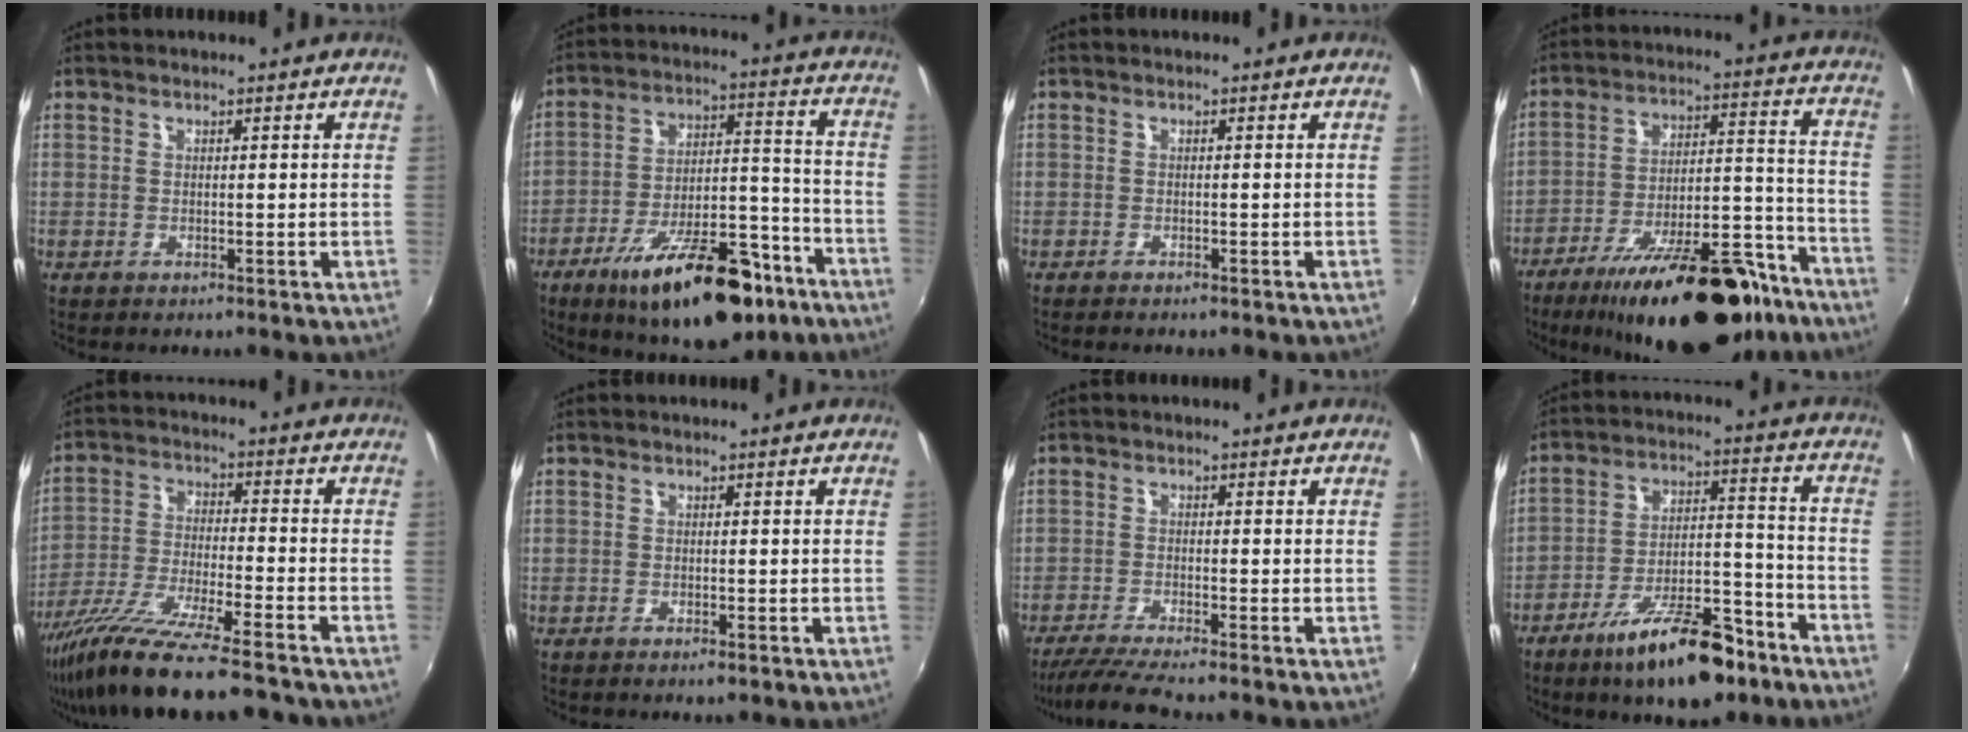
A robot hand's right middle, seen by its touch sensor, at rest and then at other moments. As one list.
[{"total": 22.5, "force": [-14.5, 8.1, 15.2], "torque": [-0.239, -0.009, -0.212]}, {"total": 1.2, "force": [-1.0, 0.3, 0.5], "torque": [-0.014, -0.005, -0.018]}, {"total": 25.6, "force": [-19.2, 8.4, 14.8], "torque": [-0.230, 0.001, -0.273]}, {"total": 17.4, "force": [-14.0, 1.1, 10.3], "torque": [-0.201, -0.053, -0.243]}, {"total": 1.1, "force": [-0.8, 0.2, 0.7], "torque": [-0.013, -0.002, -0.014]}, {"total": 6.3, "force": [-5.5, -0.9, 2.8], "torque": [-0.076, -0.020, -0.099]}, {"total": 16.5, "force": [-11.4, 5.3, 10.7], "torque": [-0.184, -0.001, -0.176]}]